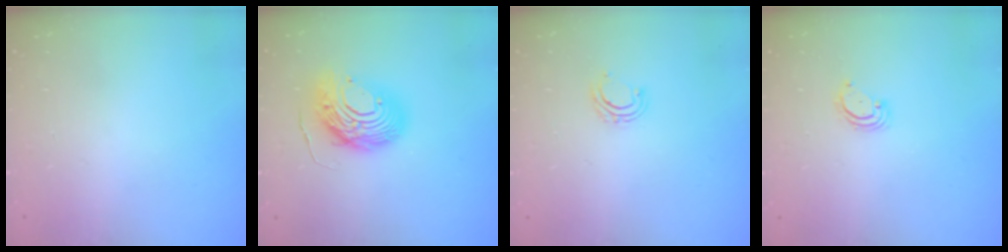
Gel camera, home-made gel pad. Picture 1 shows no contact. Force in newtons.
{"total": 12.9, "press": 12.8, "slide": 1.3}
{"total": 4.7, "press": 4.7, "slide": 0.8}
{"total": 2.8, "press": 2.8, "slide": 0.2}